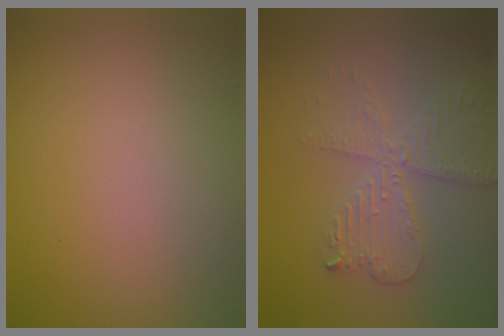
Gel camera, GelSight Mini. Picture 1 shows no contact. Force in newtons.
{"total": 4.0, "press": 3.4, "slide": 2.1}